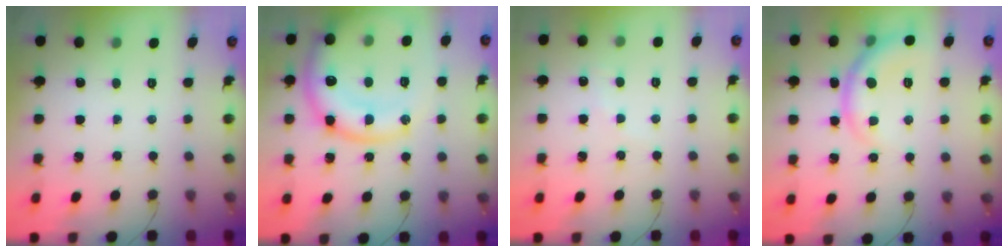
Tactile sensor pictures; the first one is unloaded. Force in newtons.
{"total": 20.8, "press": 20.7, "slide": 2.4}
{"total": 3.5, "press": 3.3, "slide": 1.1}
{"total": 8.0, "press": 7.9, "slide": 0.8}